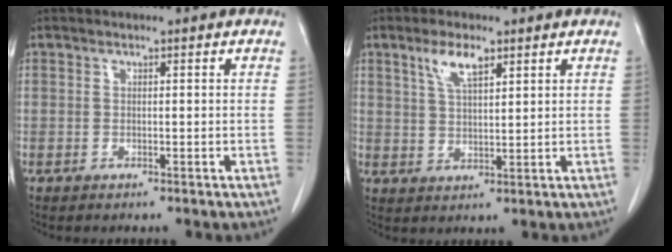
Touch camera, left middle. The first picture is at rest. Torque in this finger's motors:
{"motor_torque": [0.36, -0.01, 0.02, 0.01]}